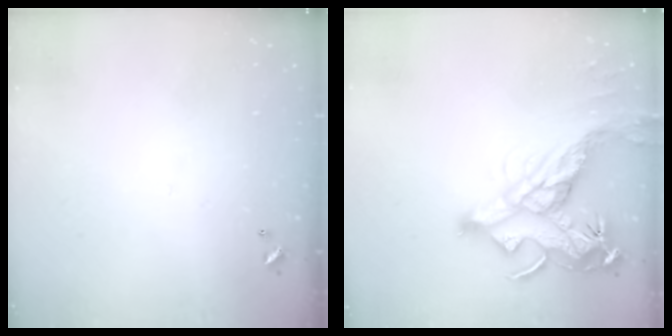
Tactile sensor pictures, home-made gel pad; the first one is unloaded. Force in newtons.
{"total": 14.7, "press": 14.5, "slide": 2.1}